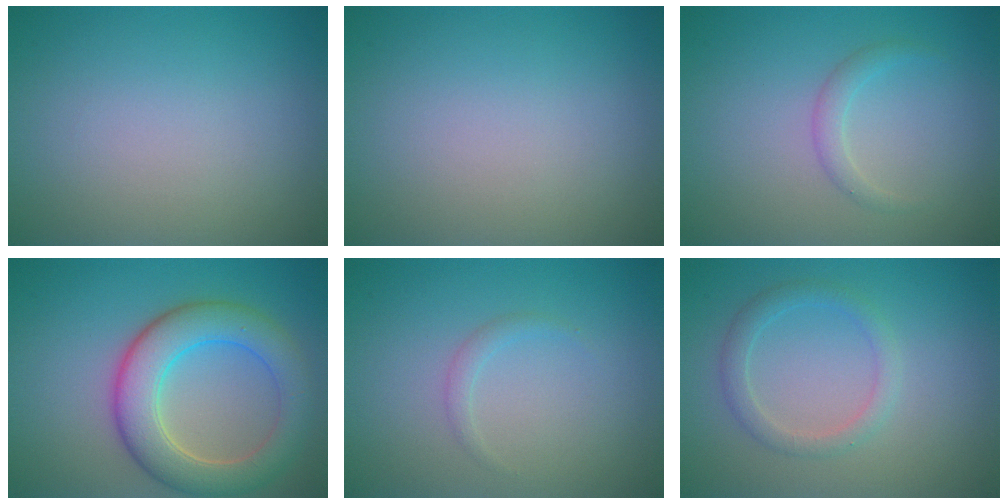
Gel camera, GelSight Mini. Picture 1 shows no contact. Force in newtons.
{"total": 0.0}
{"total": 0.9, "press": 0.9, "slide": 0.0}
{"total": 6.9, "press": 6.9, "slide": 0.5}
{"total": 0.9, "press": 0.9, "slide": 0.1}
{"total": 2.0, "press": 2.0, "slide": 0.1}